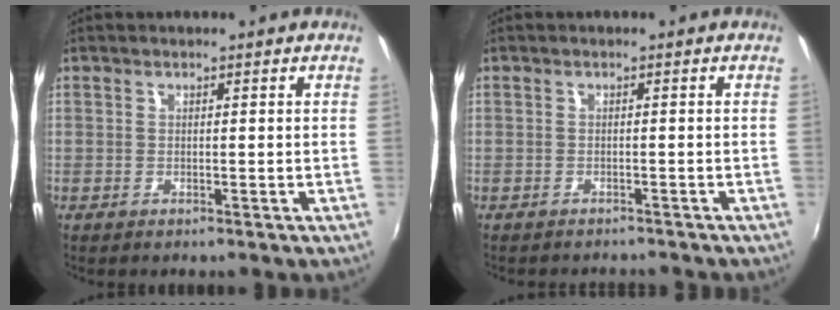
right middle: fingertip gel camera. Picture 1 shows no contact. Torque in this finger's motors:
{"motor_torque": [0.24, -0.35, -0.01, 0.00]}